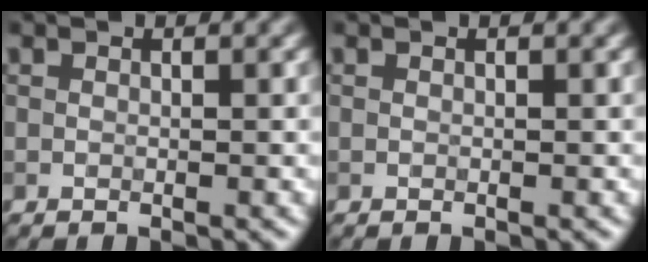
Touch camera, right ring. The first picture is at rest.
{"total": 0.0}